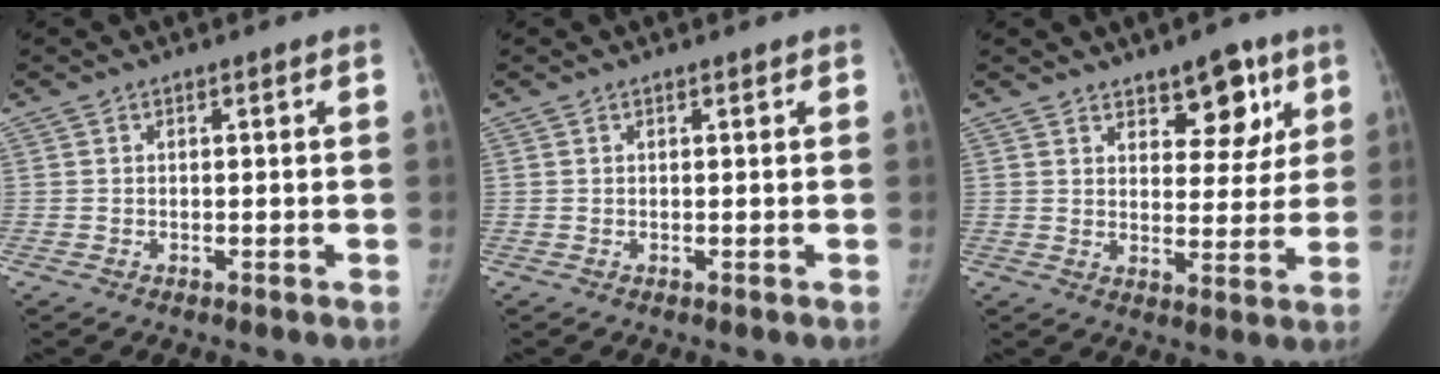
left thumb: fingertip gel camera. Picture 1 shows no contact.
{"total": 0.0}
{"total": 8.8, "force": [5.1, 4.9, 5.3], "torque": [-0.028, -0.027, 0.070]}